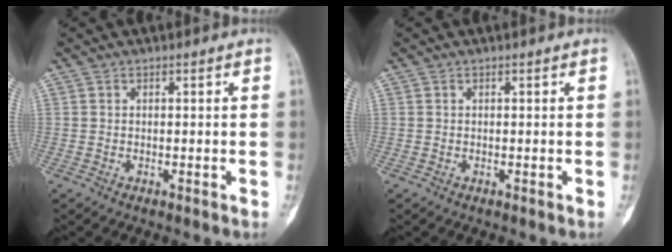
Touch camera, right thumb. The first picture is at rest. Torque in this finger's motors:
{"motor_torque": [0.00, 0.00, 0.04, -0.02, 0.03]}